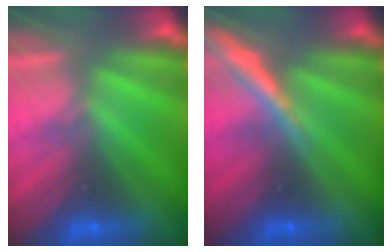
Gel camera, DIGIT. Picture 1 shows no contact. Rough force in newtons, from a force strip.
{"total": 3.1}